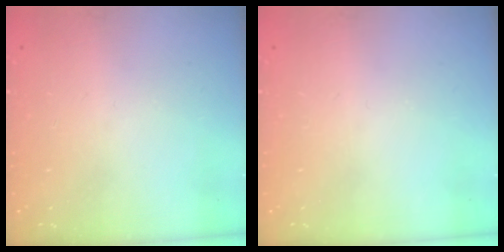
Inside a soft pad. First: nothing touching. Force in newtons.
{"total": 0.0}